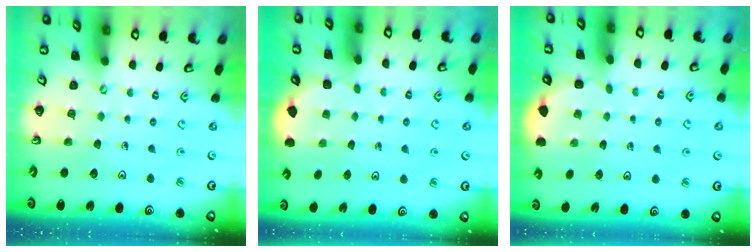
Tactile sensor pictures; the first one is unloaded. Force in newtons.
{"total": 2.2, "press": 1.7, "slide": 1.3}
{"total": 2.4, "press": 2.1, "slide": 1.1}